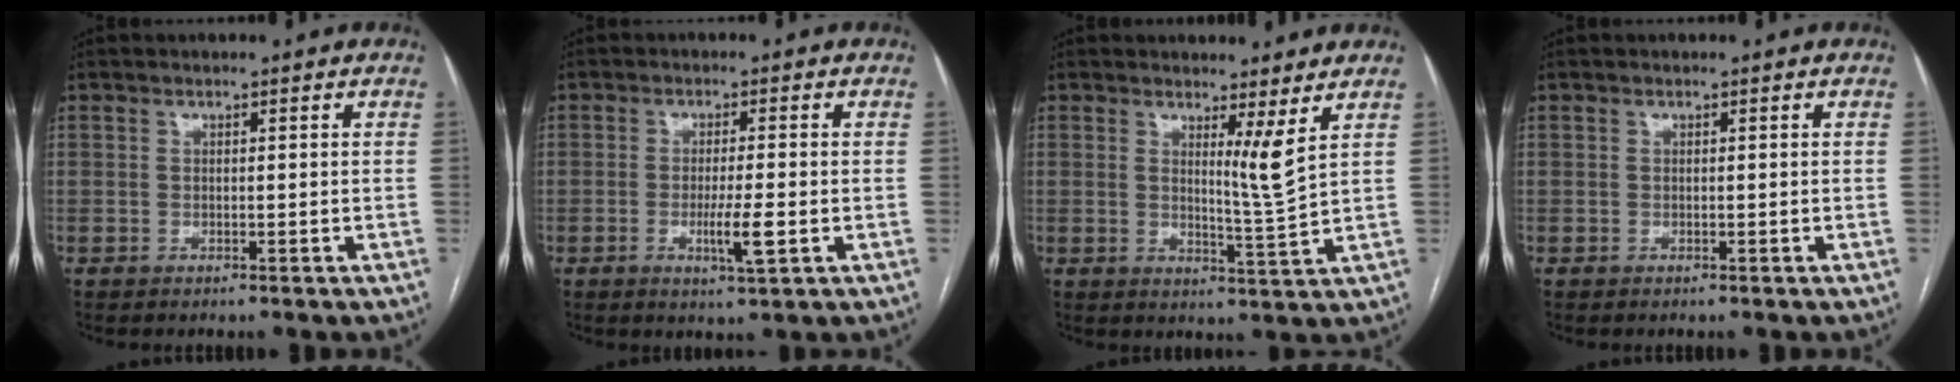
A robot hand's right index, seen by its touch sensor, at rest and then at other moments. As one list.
[{"total": 4.8, "force": [-1.3, 0.4, 4.6], "torque": [-0.085, -0.009, -0.020]}, {"total": 4.1, "force": [1.9, -1.1, 3.5], "torque": [-0.059, -0.022, 0.035]}, {"total": 0.0}]